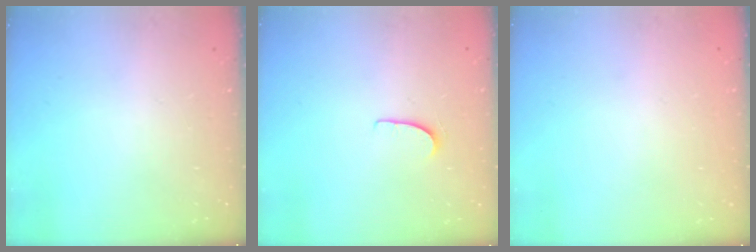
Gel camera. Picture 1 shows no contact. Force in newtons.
{"total": 5.1, "press": 5.1, "slide": 0.4}
{"total": 0.0}